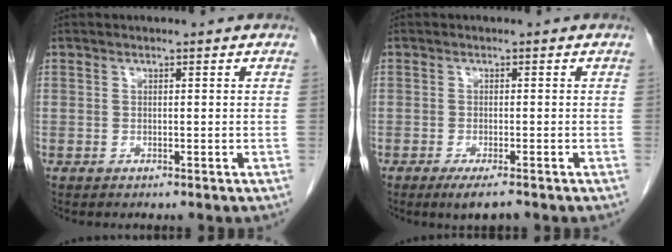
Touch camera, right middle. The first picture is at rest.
{"total": 3.3, "force": [-2.3, 0.4, 2.3], "torque": [-0.036, -0.008, -0.037]}